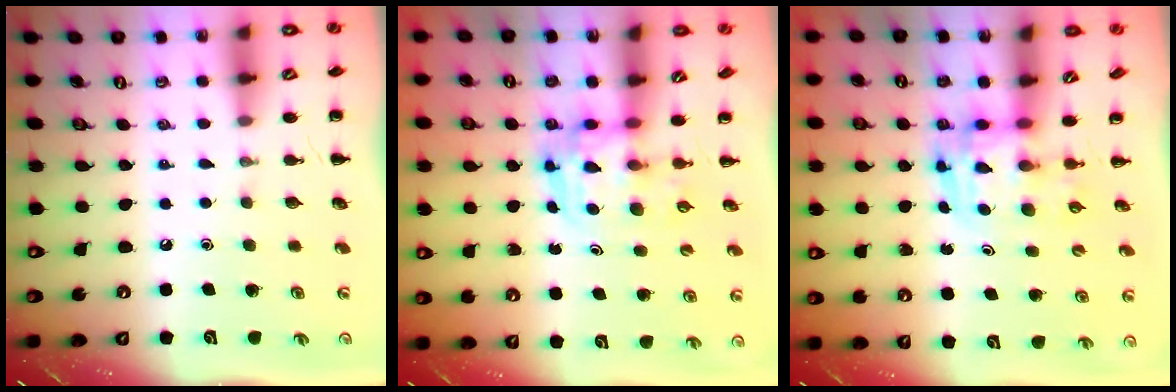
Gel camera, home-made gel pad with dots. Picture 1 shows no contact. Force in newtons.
{"total": 3.4, "press": 3.4, "slide": 0.7}
{"total": 3.6, "press": 3.5, "slide": 0.6}